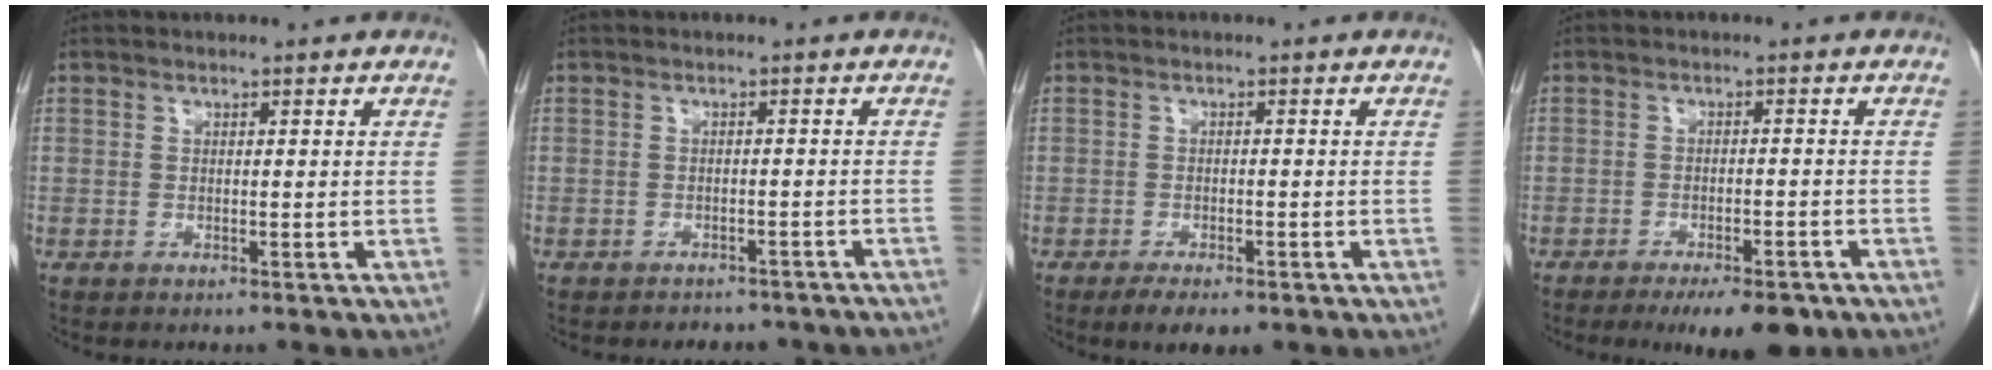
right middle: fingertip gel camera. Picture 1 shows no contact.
{"total": 9.4, "force": [-8.9, -0.4, 3.2], "torque": [-0.020, -0.011, -0.099]}
{"total": 4.1, "force": [-2.8, 1.3, 2.7], "torque": [-0.045, -0.007, -0.038]}
{"total": 7.4, "force": [-5.3, 2.3, 4.7], "torque": [-0.059, -0.007, -0.075]}